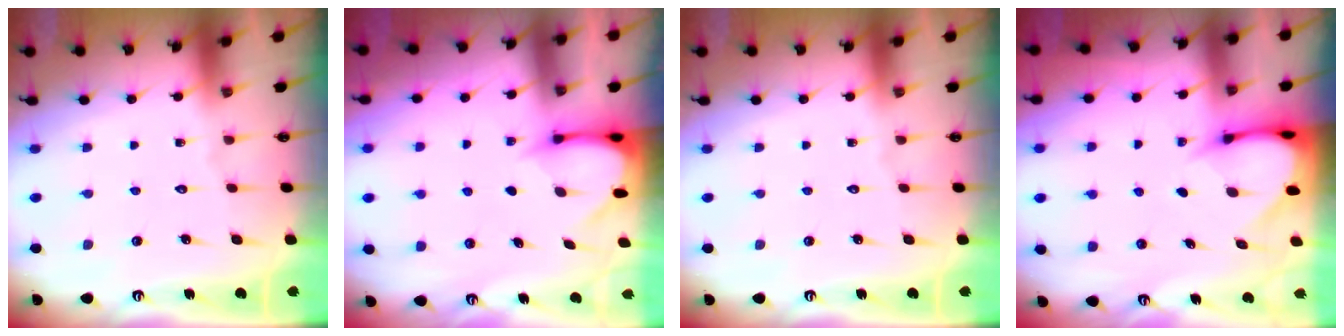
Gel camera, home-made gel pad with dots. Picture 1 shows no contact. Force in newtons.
{"total": 3.4, "press": 3.4, "slide": 0.3}
{"total": 0.0}
{"total": 3.7, "press": 3.7, "slide": 0.2}